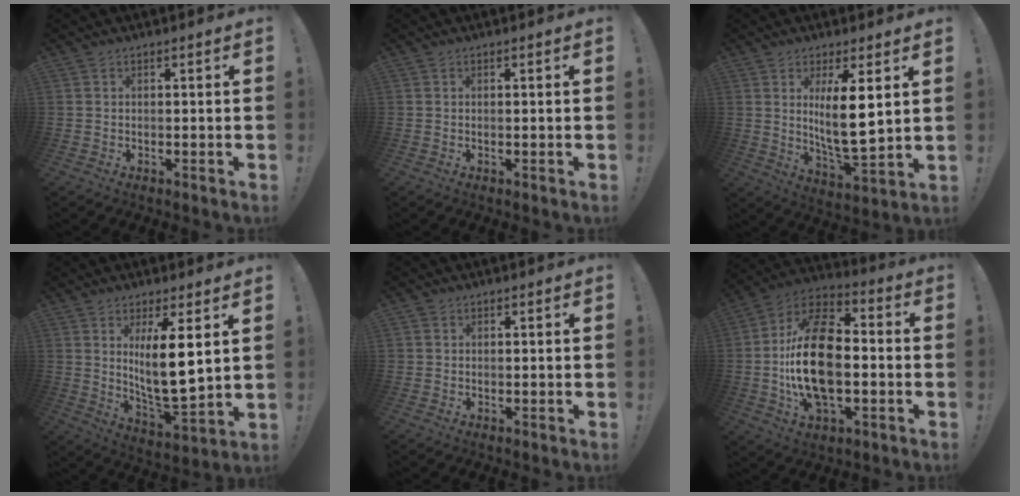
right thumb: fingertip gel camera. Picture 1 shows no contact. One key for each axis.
{"total": 0.7, "fx": -0.1, "fy": -0.3, "fz": 0.6, "tx": -0.008, "ty": -0.002, "tz": -0.003}
{"total": 12.1, "fx": 3.1, "fy": 3.1, "fz": 11.3, "tx": -0.195, "ty": -0.027, "tz": 0.046}
{"total": 13.2, "fx": 4.4, "fy": 3.3, "fz": 12.0, "tx": -0.207, "ty": -0.038, "tz": 0.066}
{"total": 0.9, "fx": 0.3, "fy": 0.8, "fz": 0.1, "tx": -0.005, "ty": 0.003, "tz": 0.006}
{"total": 22.8, "fx": -1.8, "fy": 13.1, "fz": 18.5, "tx": -0.348, "ty": 0.014, "tz": -0.030}